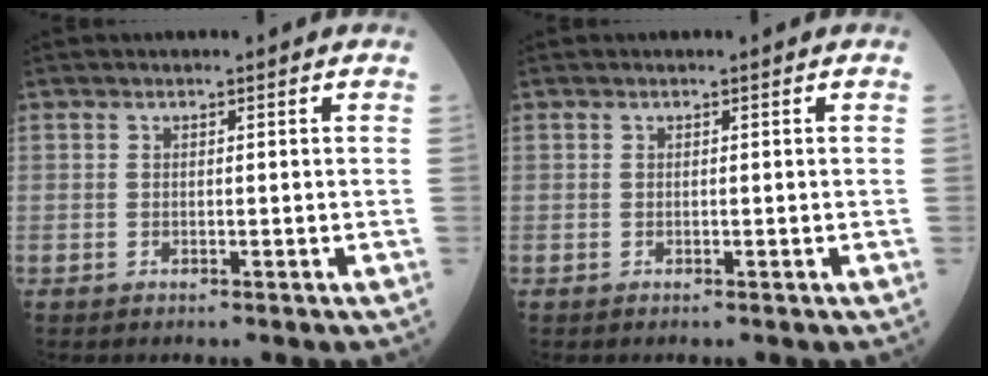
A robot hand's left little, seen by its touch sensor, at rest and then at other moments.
{"total": 0.0}